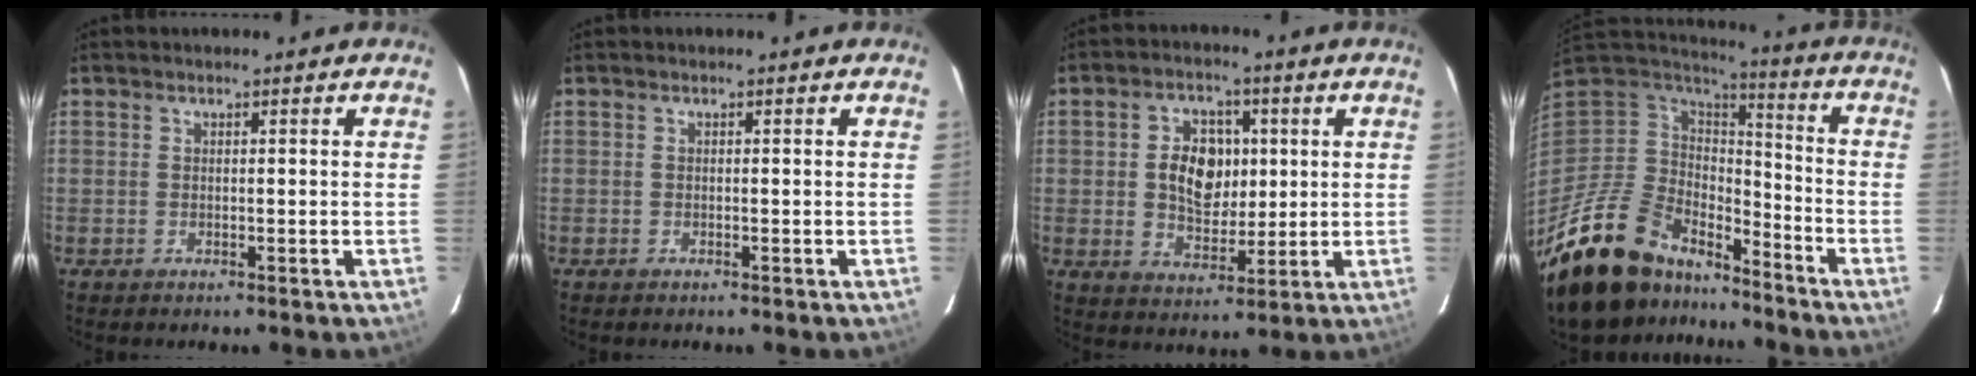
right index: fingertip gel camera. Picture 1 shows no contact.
{"total": 0.0}
{"total": 9.4, "force": [1.2, 6.7, 6.5], "torque": [-0.118, 0.012, 0.026]}
{"total": 24.1, "force": [-18.2, 11.8, 10.6], "torque": [-0.233, -0.003, -0.299]}